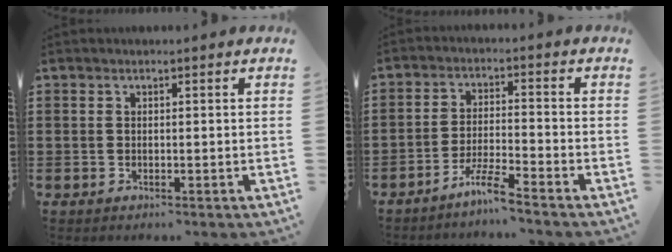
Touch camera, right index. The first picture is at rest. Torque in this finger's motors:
{"motor_torque": [1.35, 0.78, 0.06, 0.02]}